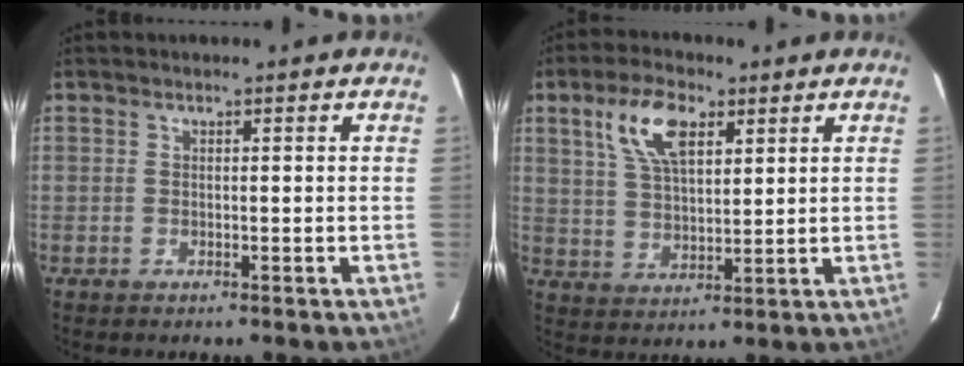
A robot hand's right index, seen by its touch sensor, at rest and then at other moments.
{"total": 9.9, "force": [4.7, 4.7, 7.4], "torque": [-0.141, 0.018, 0.093]}